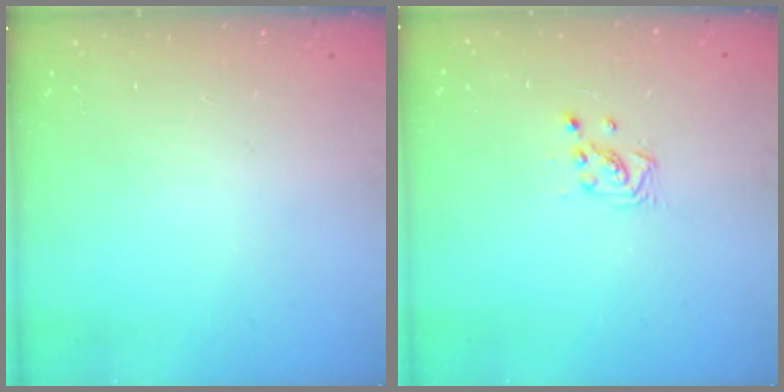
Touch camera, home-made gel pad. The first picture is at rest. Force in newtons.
{"total": 3.0, "press": 2.9, "slide": 0.5}